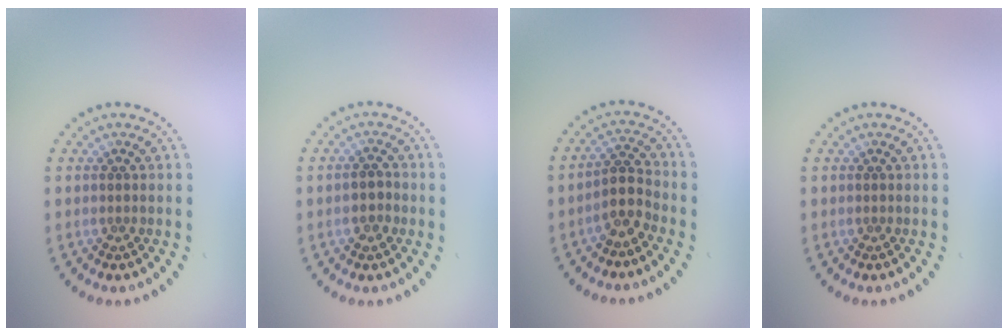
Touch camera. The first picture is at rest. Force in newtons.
{"total": 1.3, "press": 1.3, "slide": 0.3}
{"total": 2.5, "press": 2.1, "slide": 1.5}
{"total": 0.0}